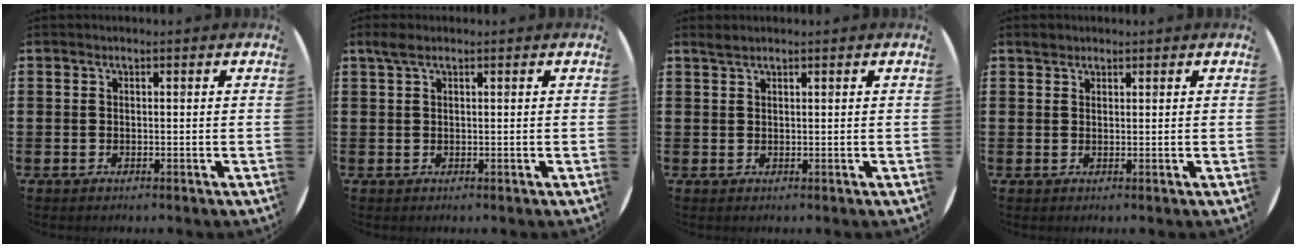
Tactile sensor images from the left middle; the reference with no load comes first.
{"total": 1.4, "force": [1.0, 0.5, 0.9], "torque": [-0.021, 0.004, 0.018]}
{"total": 0.9, "force": [0.9, 0.1, 0.2], "torque": [-0.005, 0.001, 0.016]}
{"total": 1.2, "force": [1.1, 0.5, 0.1], "torque": [0.004, -0.001, 0.020]}